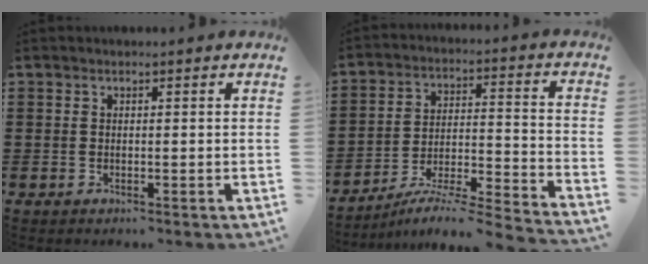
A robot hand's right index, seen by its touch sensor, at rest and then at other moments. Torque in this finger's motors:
{"motor_torque": [1.08, 1.06, 0.34, 0.14]}